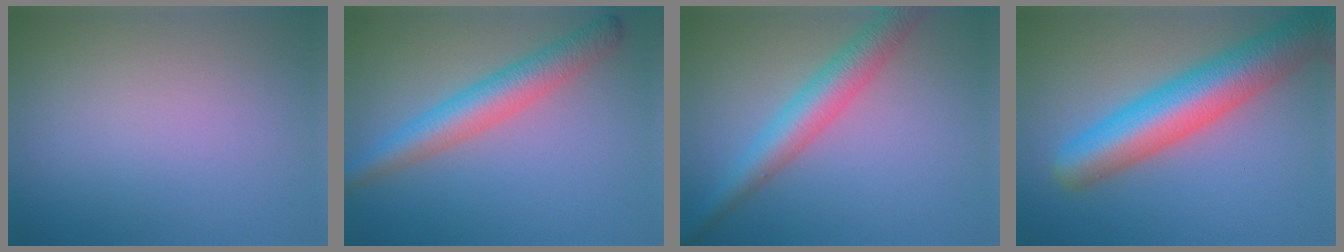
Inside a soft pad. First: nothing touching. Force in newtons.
{"total": 4.9, "press": 4.9, "slide": 0.2}
{"total": 4.8, "press": 4.8, "slide": 0.1}
{"total": 9.0, "press": 9.0, "slide": 0.3}